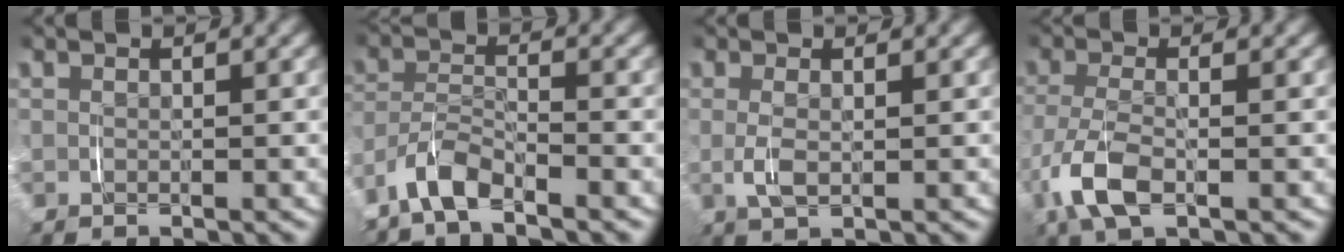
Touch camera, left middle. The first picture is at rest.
{"total": 4.1, "force": [-3.9, 0.7, 0.9], "torque": [-0.020, -0.002, -0.077]}
{"total": 1.4, "force": [-0.3, 0.2, 1.3], "torque": [-0.035, -0.007, 0.000]}
{"total": 4.2, "force": [-2.4, 1.5, 3.2], "torque": [-0.080, -0.015, -0.035]}